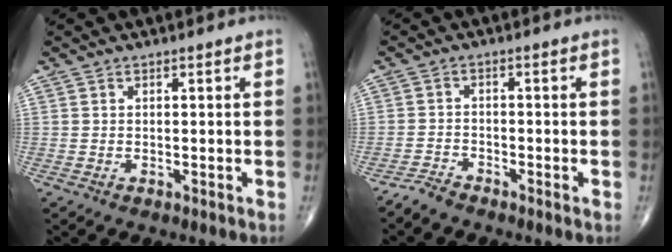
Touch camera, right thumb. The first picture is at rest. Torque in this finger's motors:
{"motor_torque": [0.87, 0.33, 0.20, -0.30, 0.00]}